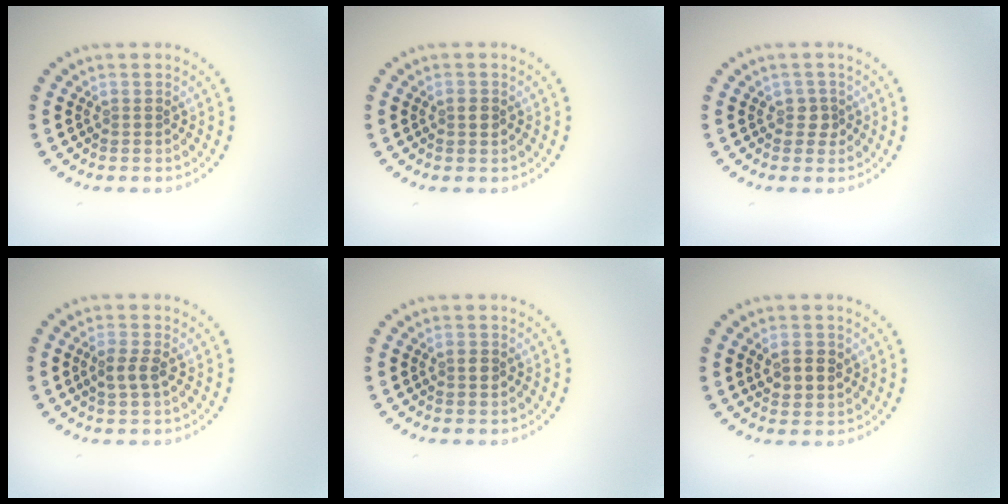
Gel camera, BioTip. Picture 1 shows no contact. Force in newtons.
{"total": 1.0, "press": 1.0, "slide": 0.1}
{"total": 1.3, "press": 1.1, "slide": 0.7}
{"total": 1.8, "press": 1.8, "slide": 0.3}
{"total": 1.0, "press": 1.0, "slide": 0.1}
{"total": 2.7, "press": 2.6, "slide": 0.6}